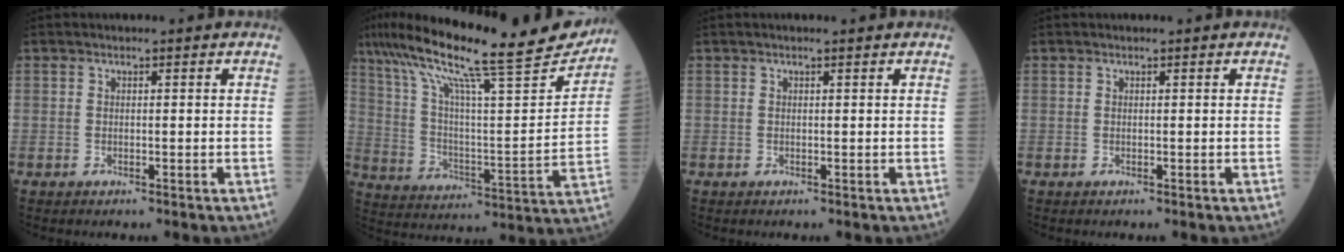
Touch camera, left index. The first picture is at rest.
{"total": 27.1, "force": [22.1, 2.5, 15.4], "torque": [-0.260, -0.008, 0.319]}
{"total": 0.7, "force": [0.6, -0.1, 0.4], "torque": [-0.011, 0.003, 0.010]}
{"total": 0.0}